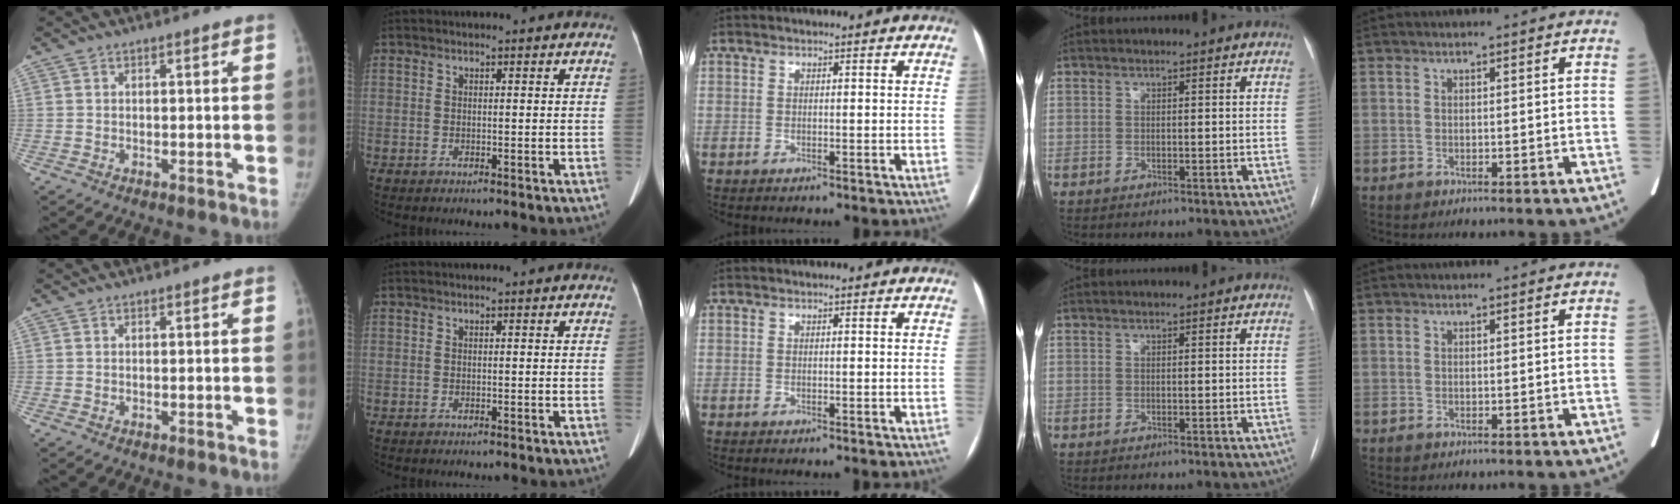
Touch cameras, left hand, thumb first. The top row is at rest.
{}